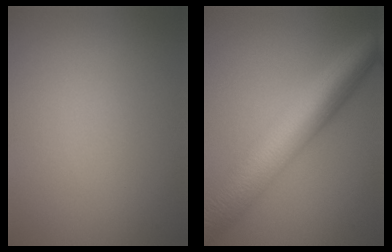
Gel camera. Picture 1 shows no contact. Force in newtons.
{"total": 9.2, "press": 9.2, "slide": 0.1}